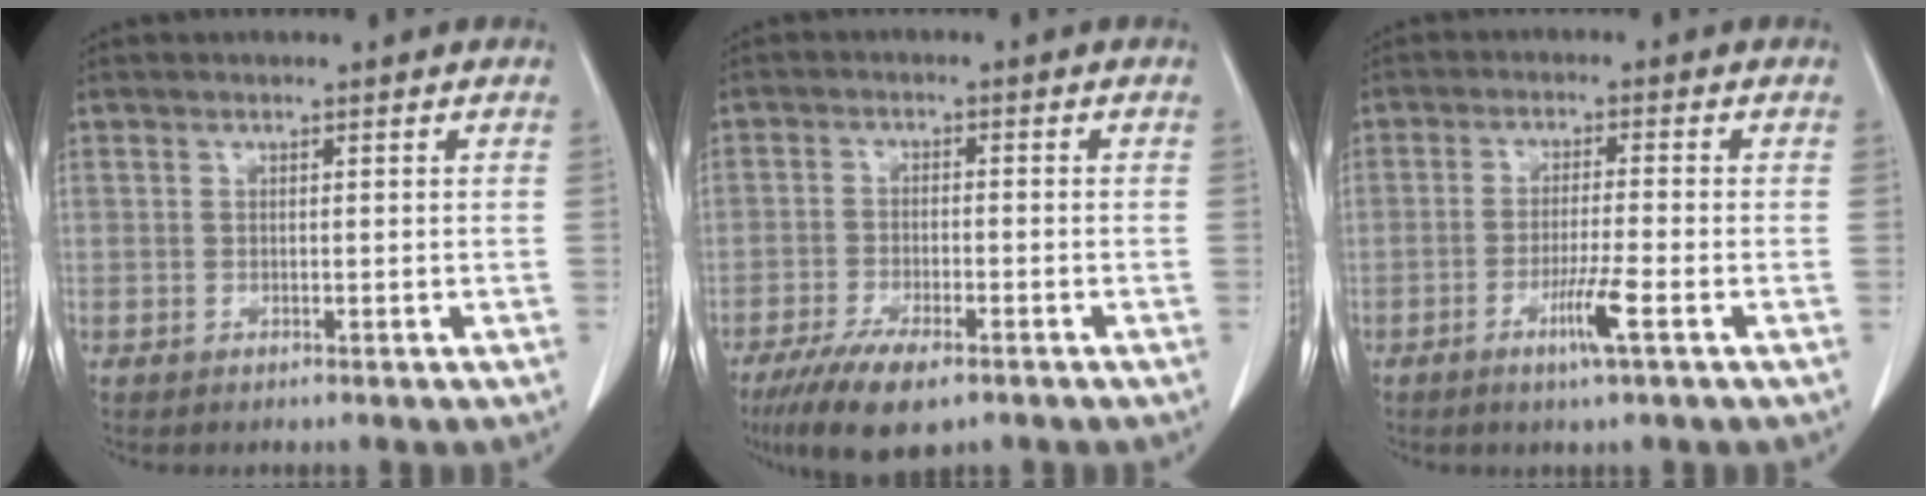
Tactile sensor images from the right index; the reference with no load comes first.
{"total": 8.7, "force": [-5.8, 2.5, 5.9], "torque": [-0.103, -0.014, -0.096]}
{"total": 5.1, "force": [-2.4, -0.4, 4.5], "torque": [-0.080, -0.009, -0.046]}